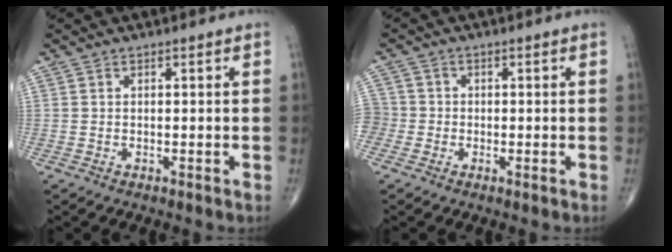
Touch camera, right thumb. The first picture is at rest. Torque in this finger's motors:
{"motor_torque": [-0.08, 0.11, -0.39, -0.16, 0.11]}